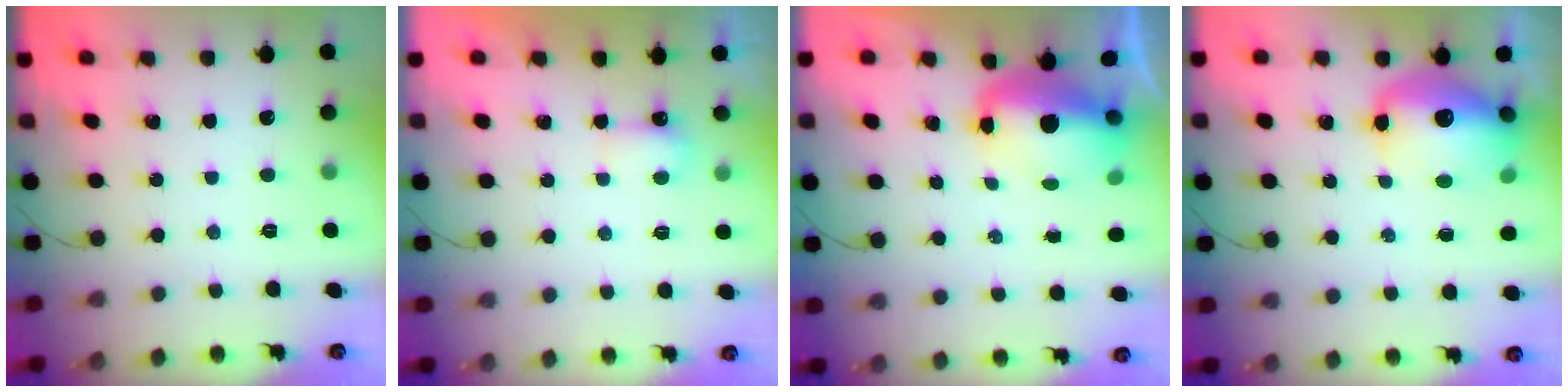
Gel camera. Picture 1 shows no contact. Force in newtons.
{"total": 4.5, "press": 4.4, "slide": 0.7}
{"total": 11.4, "press": 11.2, "slide": 2.3}
{"total": 14.6, "press": 14.3, "slide": 3.2}